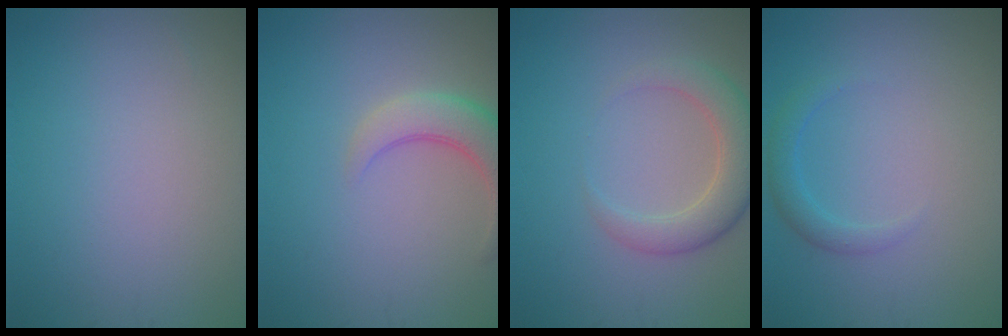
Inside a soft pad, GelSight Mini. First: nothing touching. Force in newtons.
{"total": 4.2, "press": 4.2, "slide": 0.4}
{"total": 3.7, "press": 3.7, "slide": 0.3}
{"total": 1.7, "press": 1.7, "slide": 0.2}